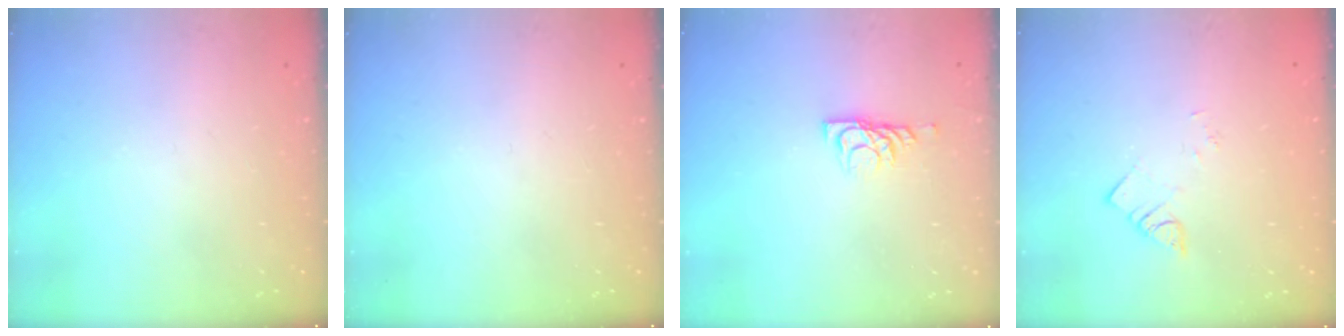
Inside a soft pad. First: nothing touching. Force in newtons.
{"total": 0.0}
{"total": 6.2, "press": 6.2, "slide": 0.7}
{"total": 2.2, "press": 2.2, "slide": 0.2}